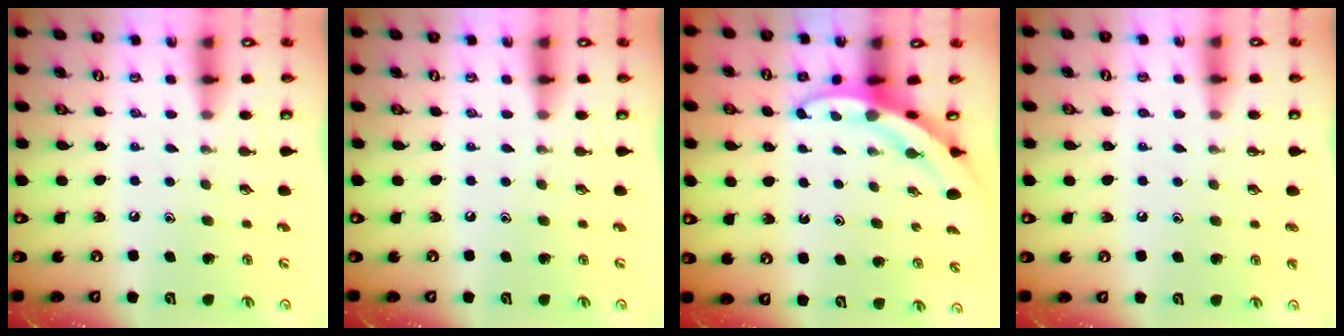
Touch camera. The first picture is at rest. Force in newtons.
{"total": 0.0}
{"total": 3.3, "press": 3.3, "slide": 0.2}
{"total": 0.9, "press": 0.9, "slide": 0.0}